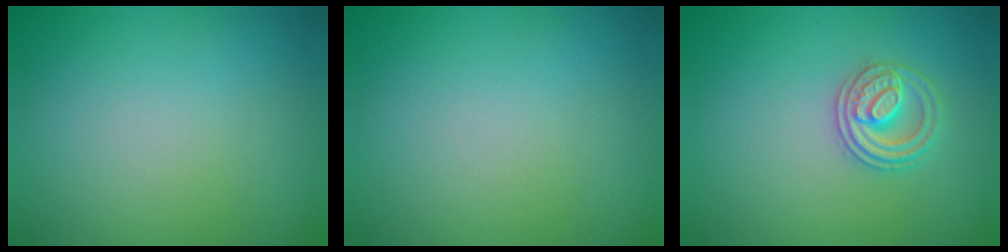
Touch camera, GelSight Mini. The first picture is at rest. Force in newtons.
{"total": 0.0}
{"total": 2.6, "press": 2.5, "slide": 0.7}